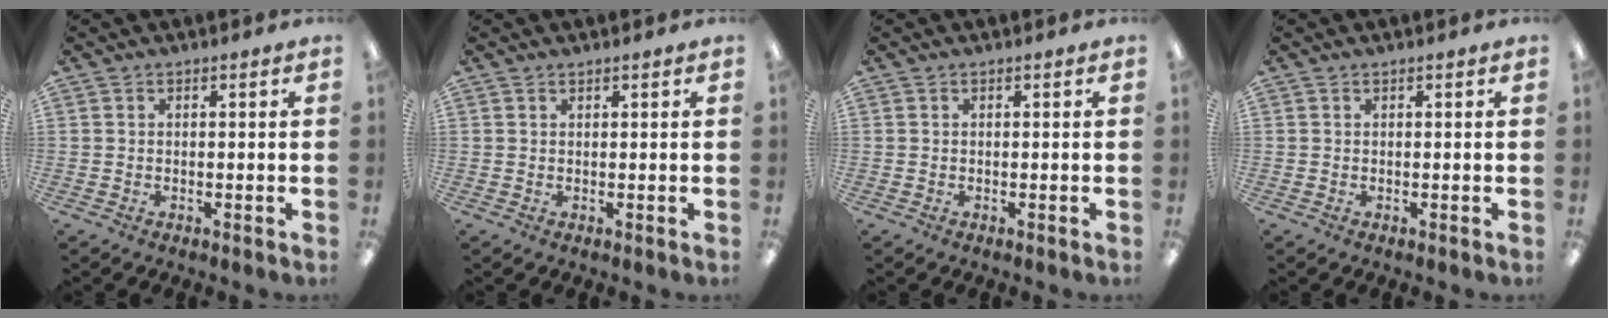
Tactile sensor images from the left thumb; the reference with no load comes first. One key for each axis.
{"total": 0.5, "fx": 0.5, "fy": 0.1, "fz": 0.1, "tx": -0.002, "ty": 0.000, "tz": 0.009}
{"total": 0.0}
{"total": 0.0}